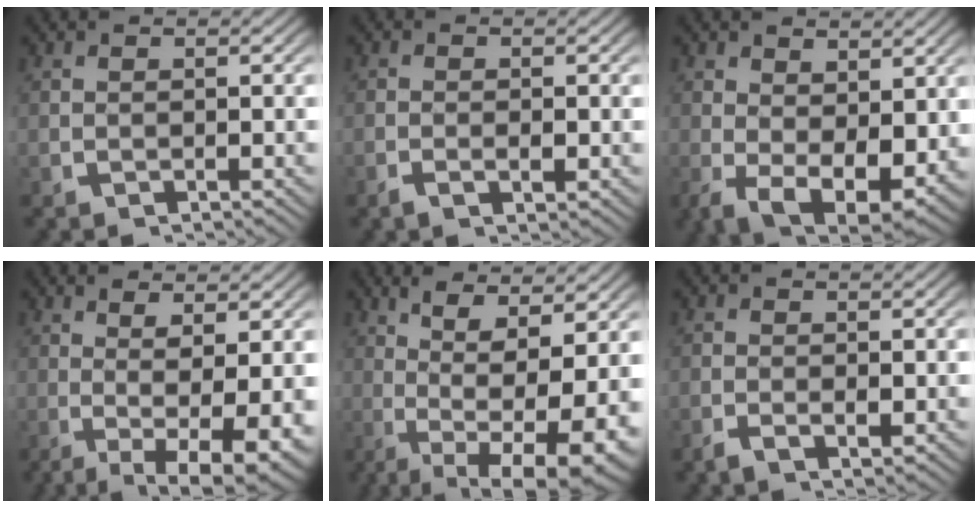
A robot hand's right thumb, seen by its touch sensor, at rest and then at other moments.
{"total": 1.3, "force": [-0.6, 0.7, 0.9], "torque": [-0.022, -0.007, -0.010]}
{"total": 8.3, "force": [-2.0, 5.3, 6.0], "torque": [-0.120, -0.061, -0.003]}
{"total": 7.7, "force": [-1.7, 3.0, 6.8], "torque": [-0.117, -0.038, -0.005]}
{"total": 10.5, "force": [-1.7, 5.1, 9.0], "torque": [-0.155, -0.051, 0.001]}
{"total": 1.7, "force": [-0.6, 1.0, 1.2], "torque": [-0.028, -0.011, -0.009]}